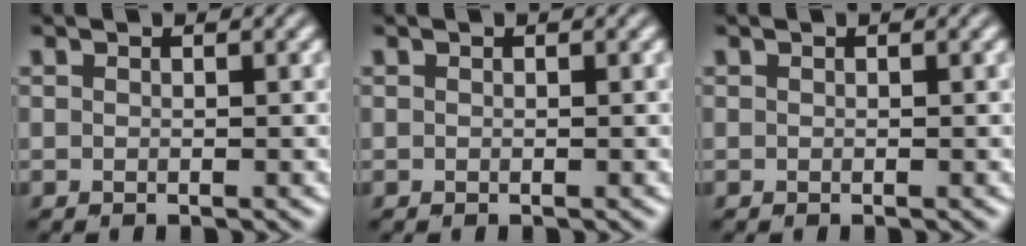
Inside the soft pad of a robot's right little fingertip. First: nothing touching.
{"total": 0.0}
{"total": 0.0}